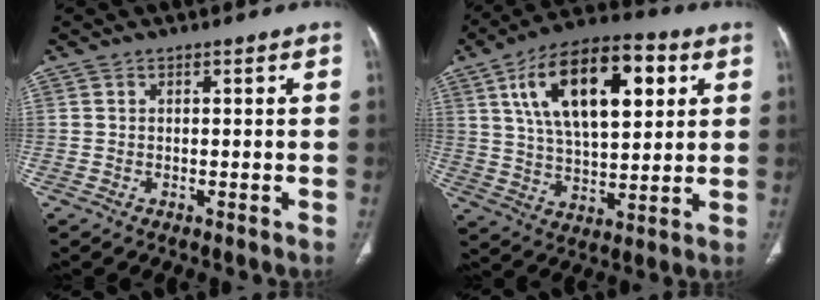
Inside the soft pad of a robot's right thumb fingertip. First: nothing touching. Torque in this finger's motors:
{"motor_torque": [-0.83, 2.05, 1.63, 1.14, 0.19]}